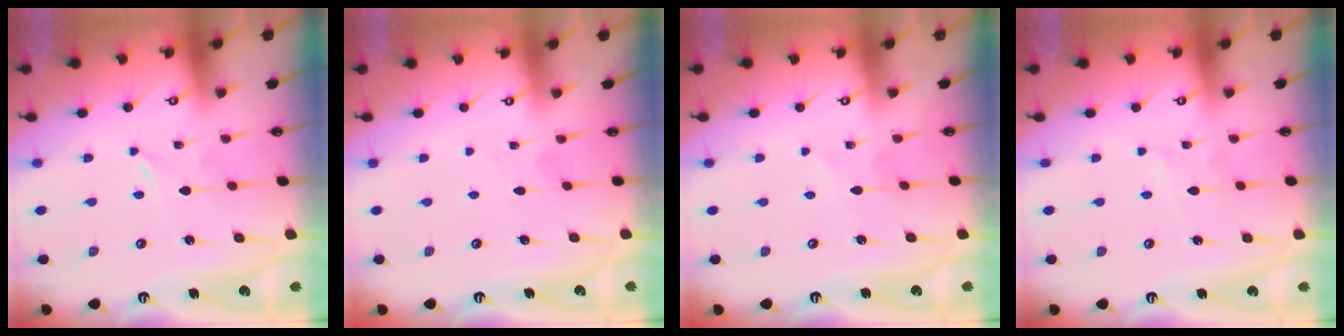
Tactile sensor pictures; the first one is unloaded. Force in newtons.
{"total": 2.4, "press": 2.4, "slide": 0.2}
{"total": 2.4, "press": 2.3, "slide": 0.3}
{"total": 1.4, "press": 1.4, "slide": 0.1}